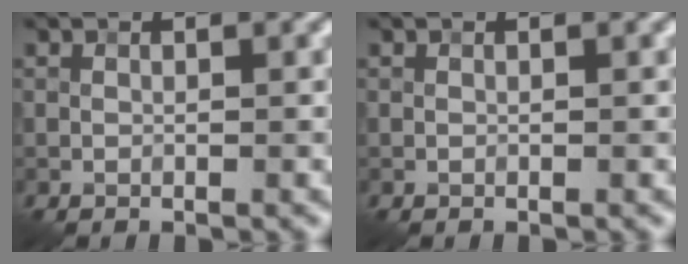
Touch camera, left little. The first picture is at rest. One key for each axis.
{"total": 0.0}